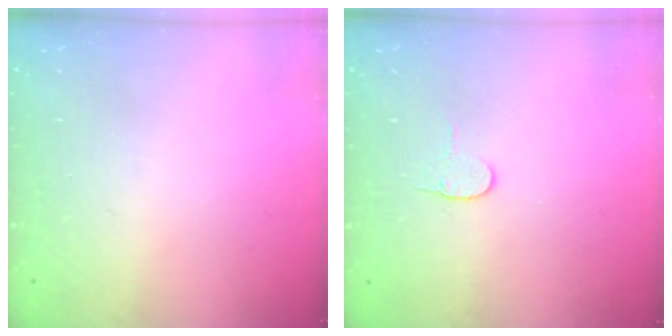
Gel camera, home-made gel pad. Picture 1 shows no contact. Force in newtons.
{"total": 4.9, "press": 4.9, "slide": 0.4}